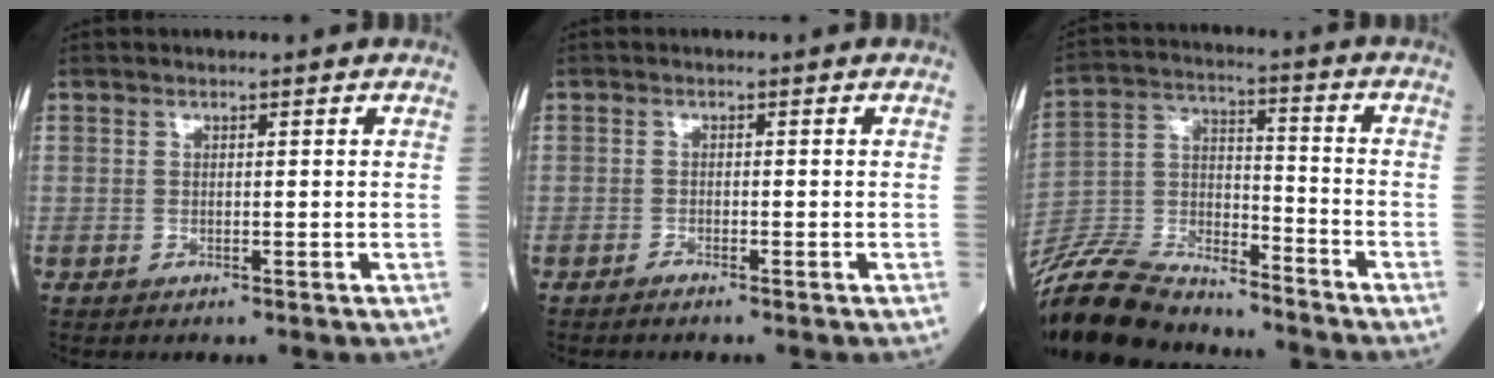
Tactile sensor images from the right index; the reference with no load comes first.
{"total": 0.9, "force": [-0.8, -0.1, 0.4], "torque": [-0.010, 0.000, -0.014]}
{"total": 17.2, "force": [-16.0, 3.9, 4.8], "torque": [-0.102, 0.018, -0.286]}